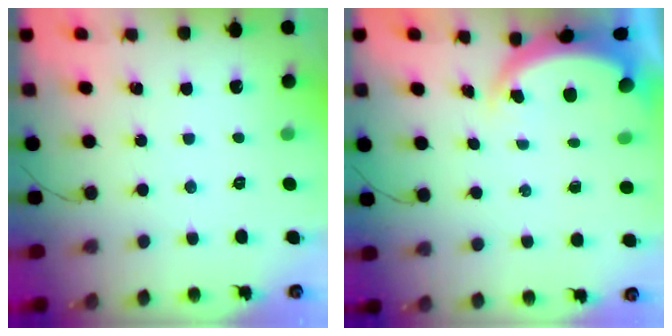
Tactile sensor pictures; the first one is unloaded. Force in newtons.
{"total": 4.7, "press": 4.6, "slide": 0.3}